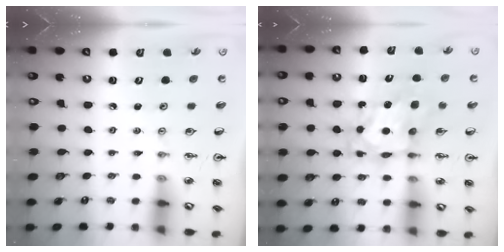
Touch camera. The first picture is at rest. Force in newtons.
{"total": 9.7, "press": 9.6, "slide": 1.0}